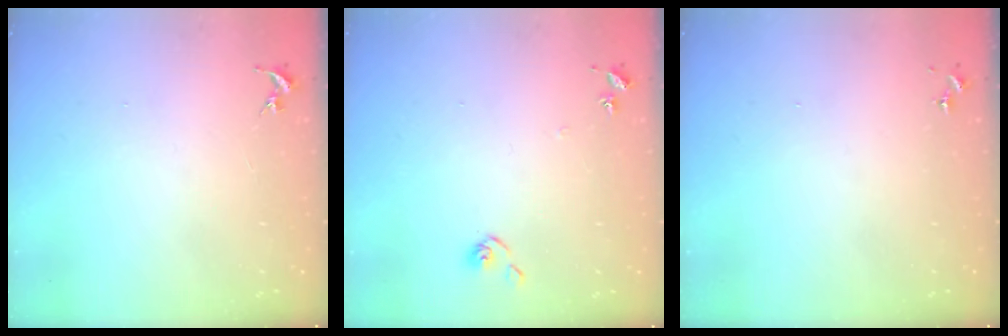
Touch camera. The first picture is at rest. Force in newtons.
{"total": 6.0, "press": 6.0, "slide": 0.6}
{"total": 0.0}